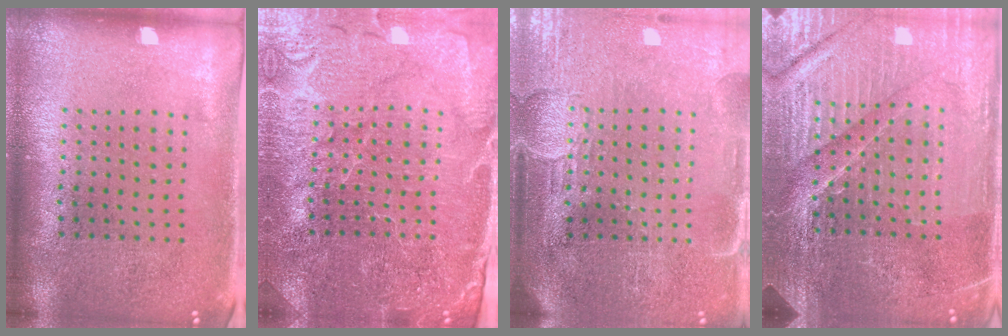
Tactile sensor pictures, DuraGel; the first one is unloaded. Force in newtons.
{"total": 4.1, "press": 3.9, "slide": 1.3}
{"total": 3.9, "press": 3.5, "slide": 1.8}
{"total": 4.8, "press": 4.5, "slide": 1.6}